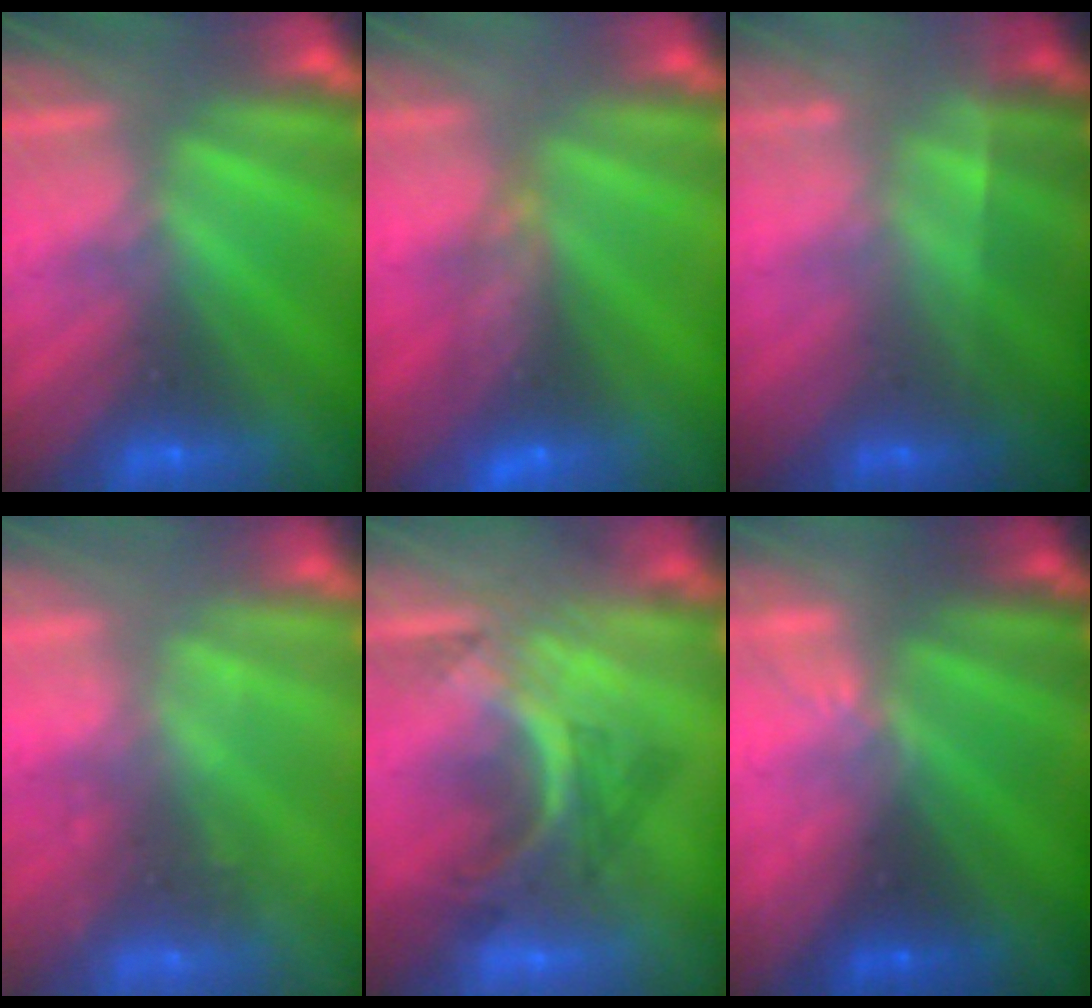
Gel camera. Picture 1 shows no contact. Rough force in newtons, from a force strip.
{"total": 8.6}
{"total": 1.8}
{"total": 2.2}
{"total": 3.3}
{"total": 1.6}